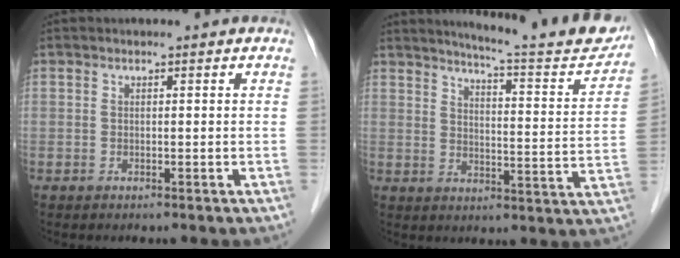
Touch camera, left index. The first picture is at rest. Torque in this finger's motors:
{"motor_torque": [0.86, -1.01, 0.20, 0.05]}